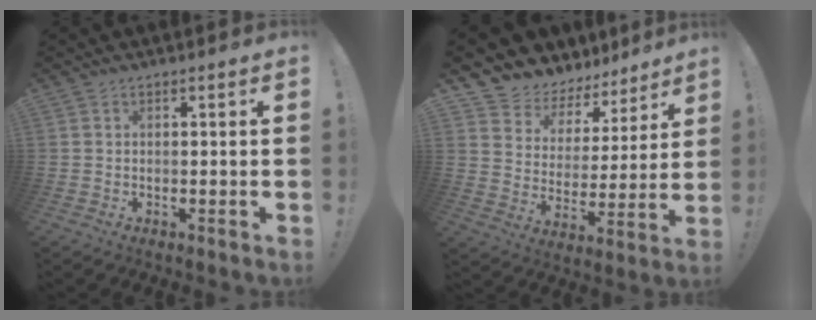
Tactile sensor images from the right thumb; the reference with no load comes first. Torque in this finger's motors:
{"motor_torque": [0.03, 0.08, 0.50, 0.51, 0.00]}